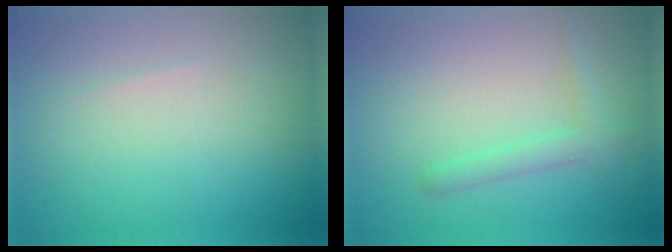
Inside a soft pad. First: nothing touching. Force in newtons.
{"total": 1.9, "press": 1.9, "slide": 0.1}